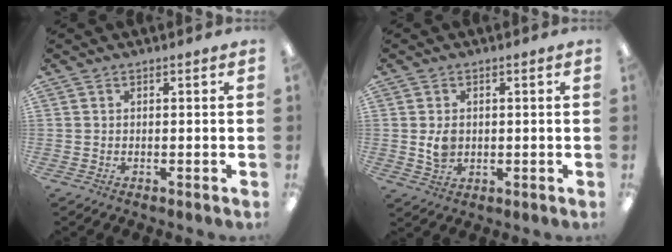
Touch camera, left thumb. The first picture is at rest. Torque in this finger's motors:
{"motor_torque": [-0.09, 0.28, 0.33, -0.33, 0.13]}